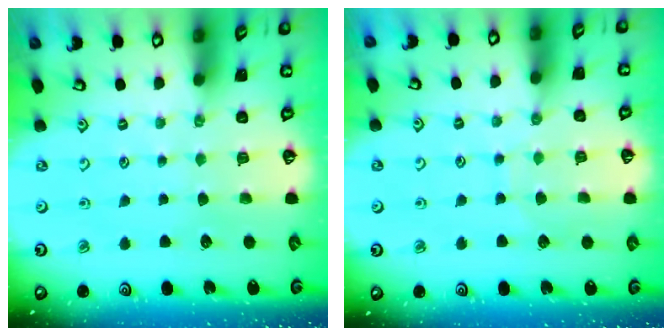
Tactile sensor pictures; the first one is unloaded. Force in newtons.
{"total": 6.3, "press": 6.3, "slide": 0.6}